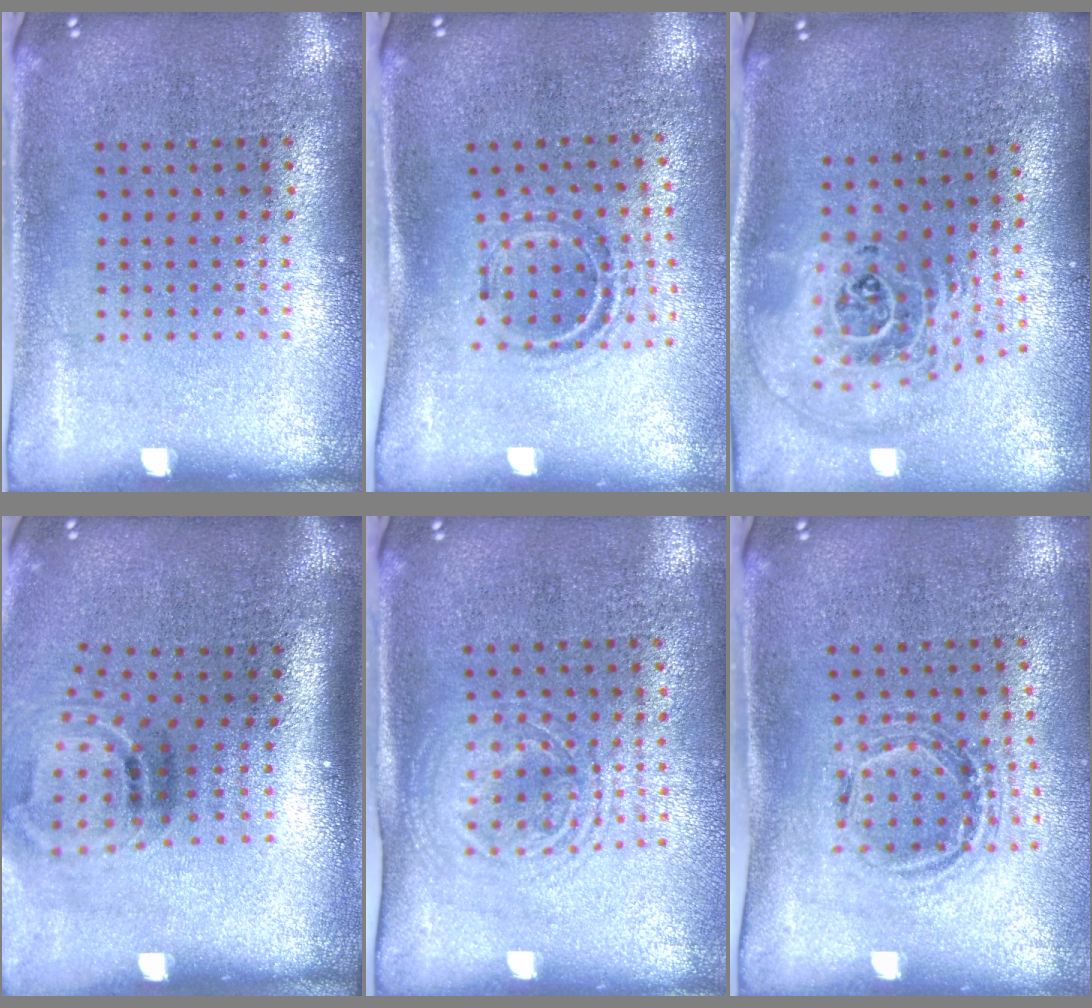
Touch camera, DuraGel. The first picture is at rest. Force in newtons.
{"total": 0.9, "press": 0.9, "slide": 0.3}
{"total": 2.6, "press": 1.9, "slide": 1.8}
{"total": 1.9, "press": 1.2, "slide": 1.5}
{"total": 1.5, "press": 1.3, "slide": 0.7}
{"total": 1.0, "press": 1.0, "slide": 0.1}